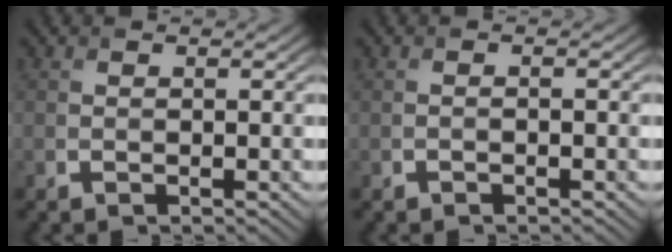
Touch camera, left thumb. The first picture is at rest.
{"total": 0.6, "force": [-0.5, 0.1, 0.4], "torque": [-0.006, 0.001, -0.010]}